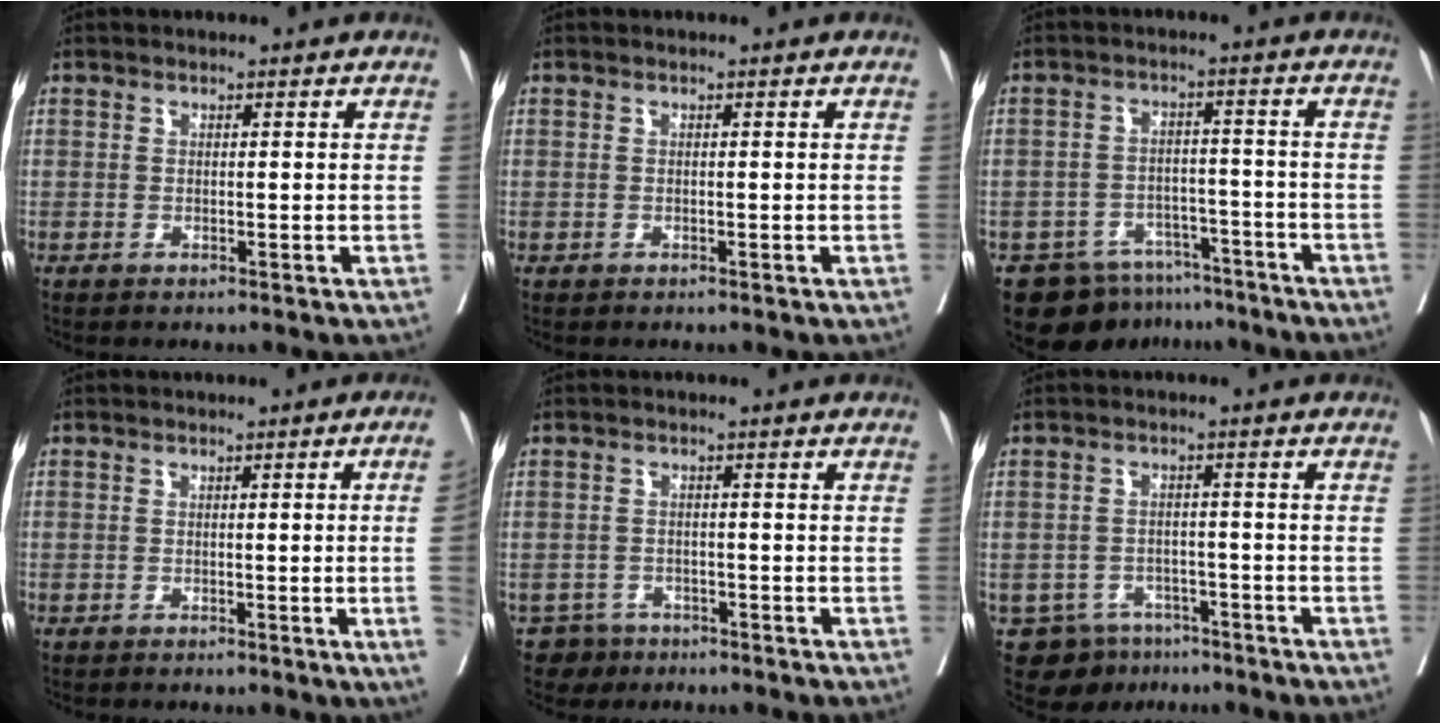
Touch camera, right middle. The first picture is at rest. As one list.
[{"total": 0.0}, {"total": 9.2, "force": [-7.3, 5.2, 2.0], "torque": [-0.023, 0.015, -0.104]}, {"total": 4.3, "force": [-0.7, -1.5, 4.0], "torque": [-0.042, -0.008, -0.011]}, {"total": 3.3, "force": [-2.3, 2.3, -0.5], "torque": [0.009, 0.006, -0.037]}, {"total": 6.7, "force": [-4.6, 4.8, 1.3], "torque": [-0.015, 0.006, -0.060]}]